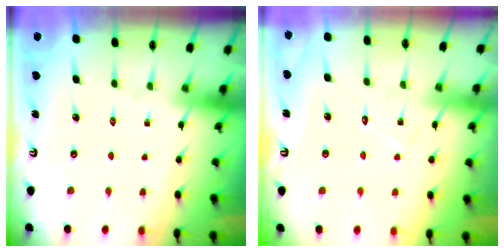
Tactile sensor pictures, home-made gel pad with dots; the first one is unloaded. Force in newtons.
{"total": 5.6, "press": 5.6, "slide": 0.7}